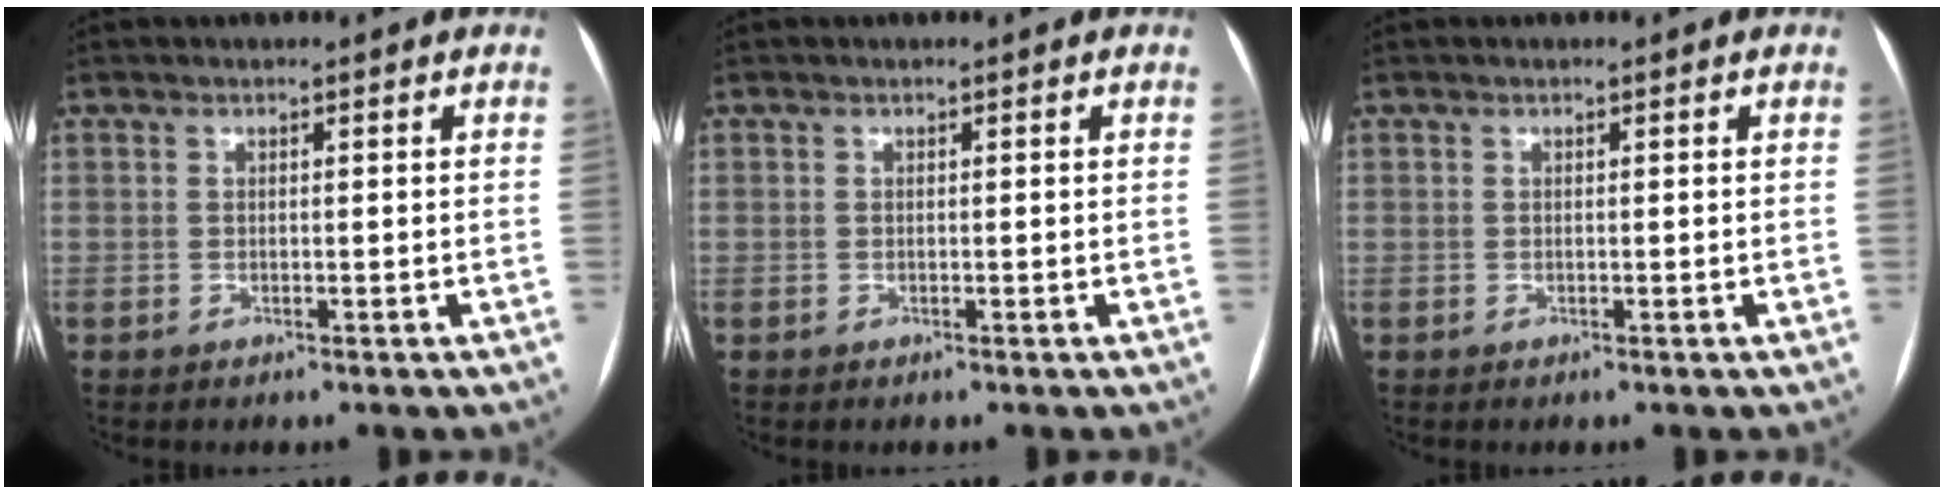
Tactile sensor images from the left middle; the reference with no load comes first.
{"total": 0.0}
{"total": 0.0}